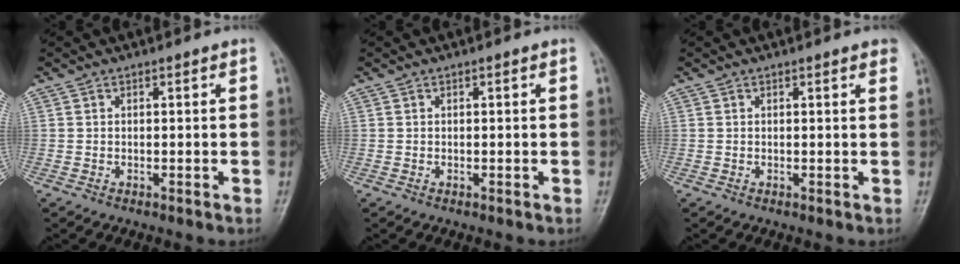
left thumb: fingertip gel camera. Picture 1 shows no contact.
{"total": 0.0}
{"total": 1.8, "force": [1.3, 0.3, 1.2], "torque": [-0.012, 0.001, 0.009]}